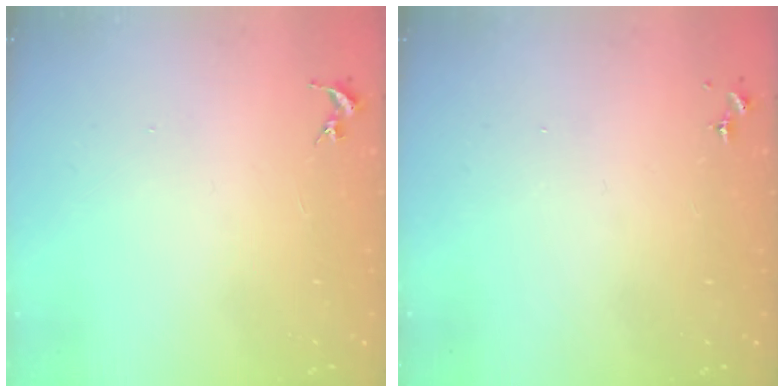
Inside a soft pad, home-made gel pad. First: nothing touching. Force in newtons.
{"total": 0.0}